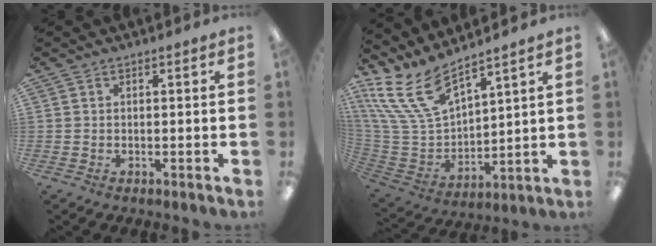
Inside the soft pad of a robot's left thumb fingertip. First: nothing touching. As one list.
[{"total": 17.2, "force": [11.4, 8.0, 10.0], "torque": [-0.259, -0.065, 0.210]}]